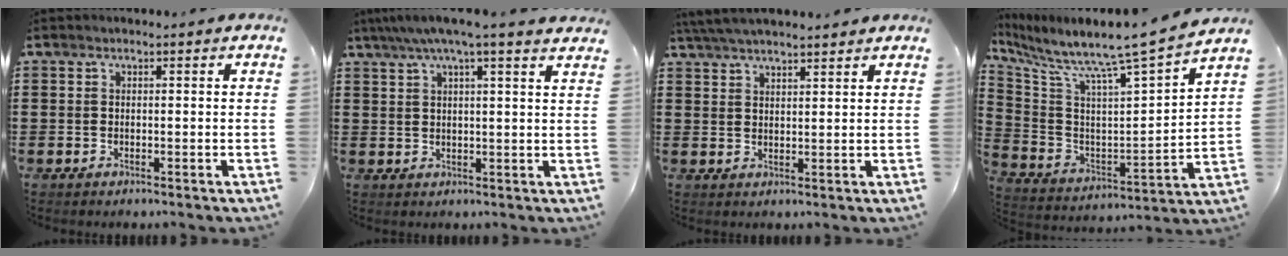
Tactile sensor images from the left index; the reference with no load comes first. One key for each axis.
{"total": 4.9, "fx": 3.8, "fy": 0.0, "fz": 3.1, "tx": -0.072, "ty": -0.010, "tz": 0.065}
{"total": 4.0, "fx": 3.8, "fy": 0.1, "fz": 1.3, "tx": -0.037, "ty": -0.005, "tz": 0.070}
{"total": 7.7, "fx": 6.9, "fy": -0.6, "fz": 3.2, "tx": -0.097, "ty": -0.075, "tz": 0.103}